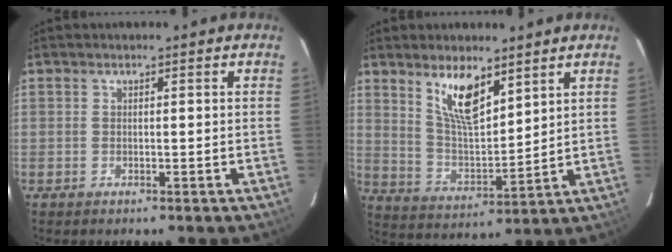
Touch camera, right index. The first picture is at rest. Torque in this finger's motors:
{"motor_torque": [0.68, 0.48, 0.31, 0.08]}